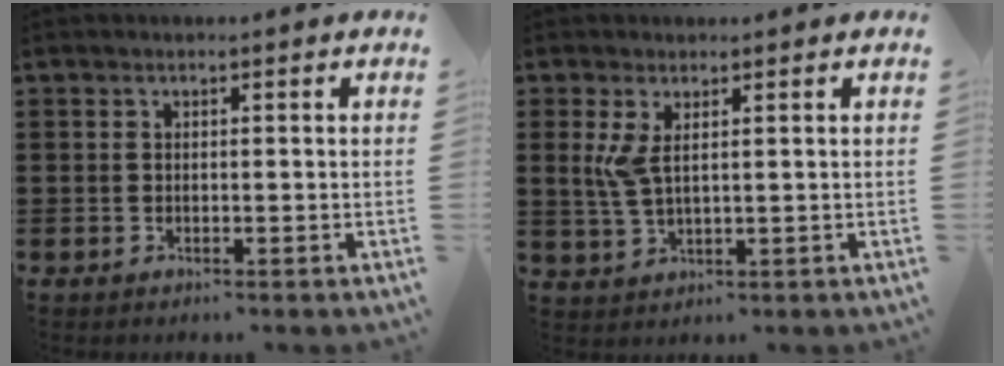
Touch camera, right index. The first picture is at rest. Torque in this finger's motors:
{"motor_torque": [-0.12, 0.72, 0.03, 0.08]}